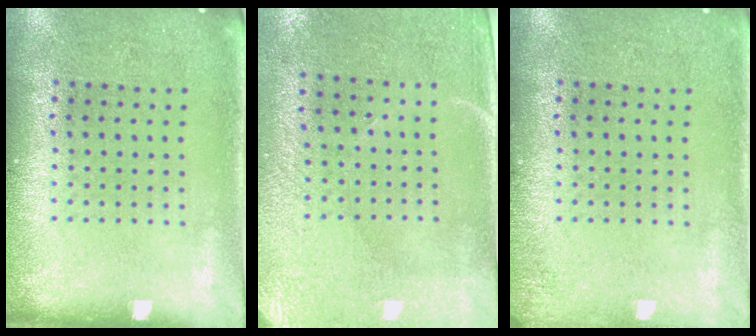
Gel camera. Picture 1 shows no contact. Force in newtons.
{"total": 2.9, "press": 2.5, "slide": 1.5}
{"total": 1.2, "press": 1.1, "slide": 0.2}